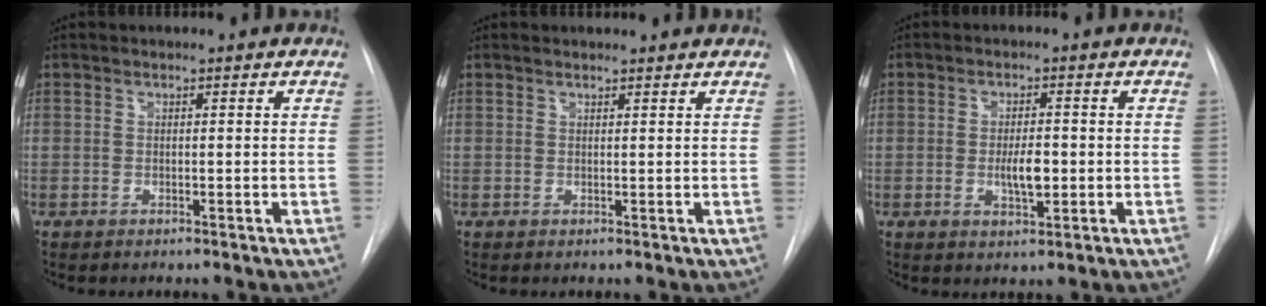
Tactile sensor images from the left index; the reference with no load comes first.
{"total": 3.3, "force": [3.3, 0.5, 0.5], "torque": [-0.012, 0.016, 0.036]}
{"total": 4.0, "force": [-0.5, 1.4, 3.7], "torque": [-0.063, -0.002, -0.005]}